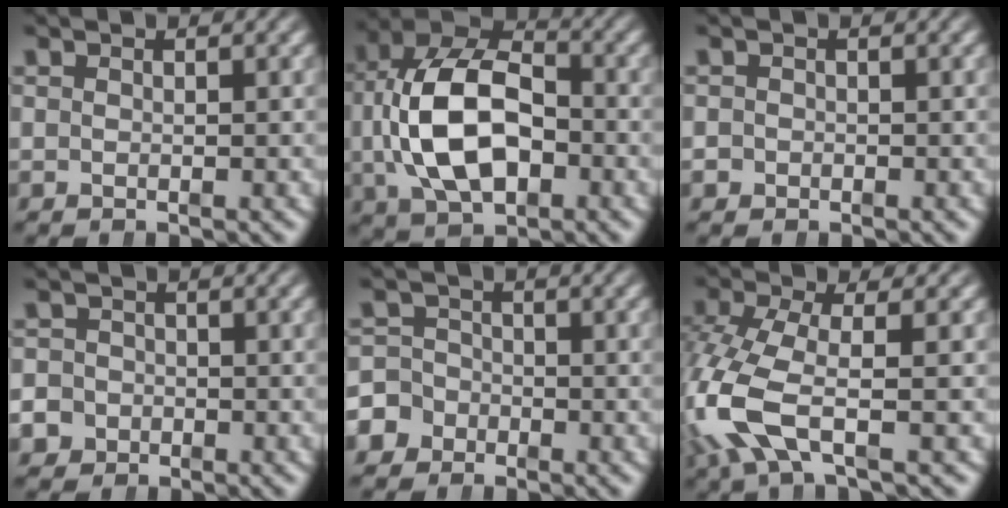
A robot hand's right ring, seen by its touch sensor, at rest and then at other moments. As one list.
[{"total": 11.1, "force": [-0.1, 7.5, 8.1], "torque": [-0.162, -0.020, 0.007]}, {"total": 0.9, "force": [-0.6, 0.6, -0.2], "torque": [0.004, -0.003, -0.012]}, {"total": 4.0, "force": [-1.7, 3.6, 0.5], "torque": [-0.019, -0.020, -0.028]}, {"total": 4.8, "force": [-2.5, 4.0, 0.6], "torque": [-0.008, -0.011, -0.047]}, {"total": 6.0, "force": [-1.2, 2.9, 5.0], "torque": [-0.149, -0.027, -0.008]}]